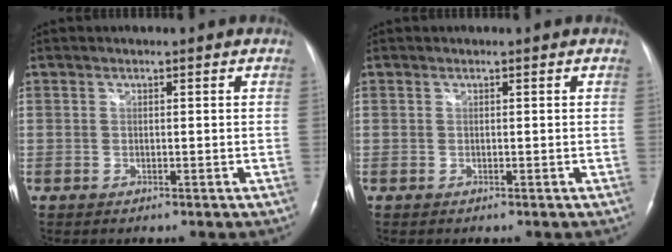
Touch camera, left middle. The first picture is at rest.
{"total": 0.0}